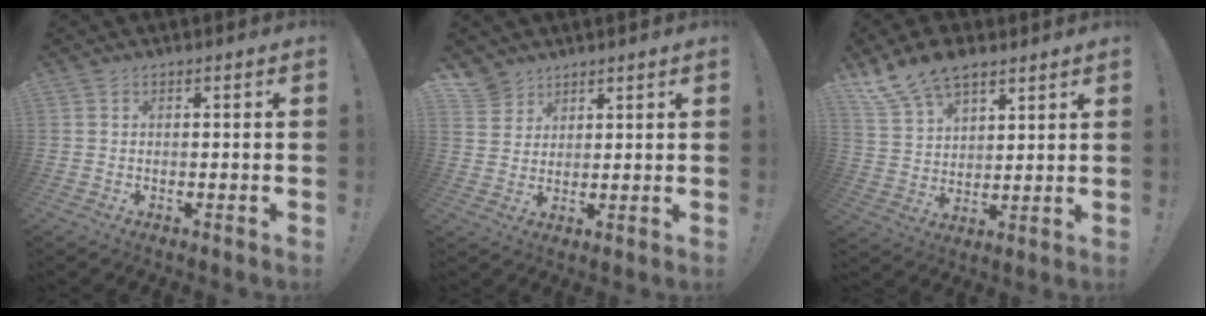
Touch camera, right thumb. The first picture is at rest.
{"total": 5.3, "force": [4.0, 3.4, 0.4], "torque": [-0.009, -0.029, 0.078]}
{"total": 12.8, "force": [9.5, 6.6, 5.5], "torque": [-0.106, -0.053, 0.183]}